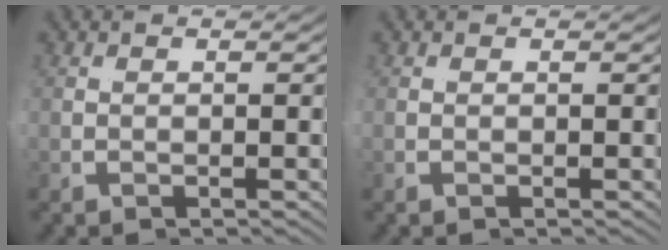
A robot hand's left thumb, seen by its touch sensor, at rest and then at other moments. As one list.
[{"total": 0.0}]